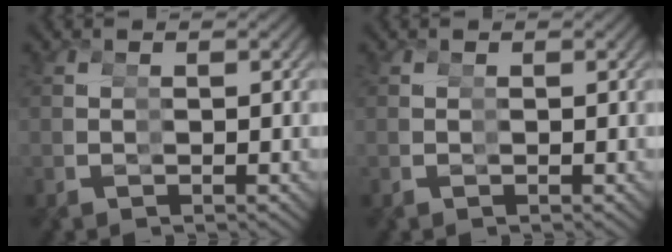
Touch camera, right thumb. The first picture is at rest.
{"total": 0.0}